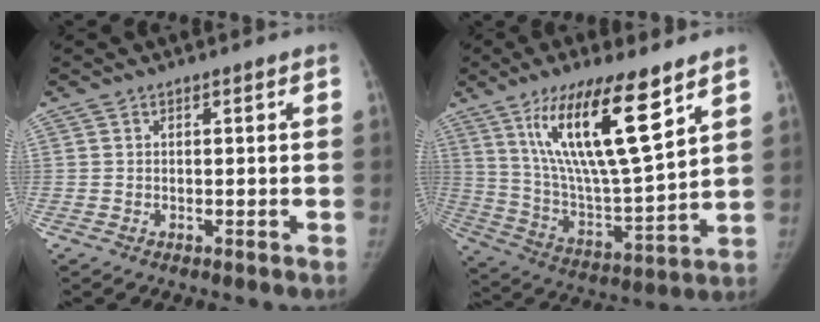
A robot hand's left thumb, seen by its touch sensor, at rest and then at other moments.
{"total": 20.4, "force": [10.9, 4.2, 16.7], "torque": [-0.290, -0.053, 0.205]}